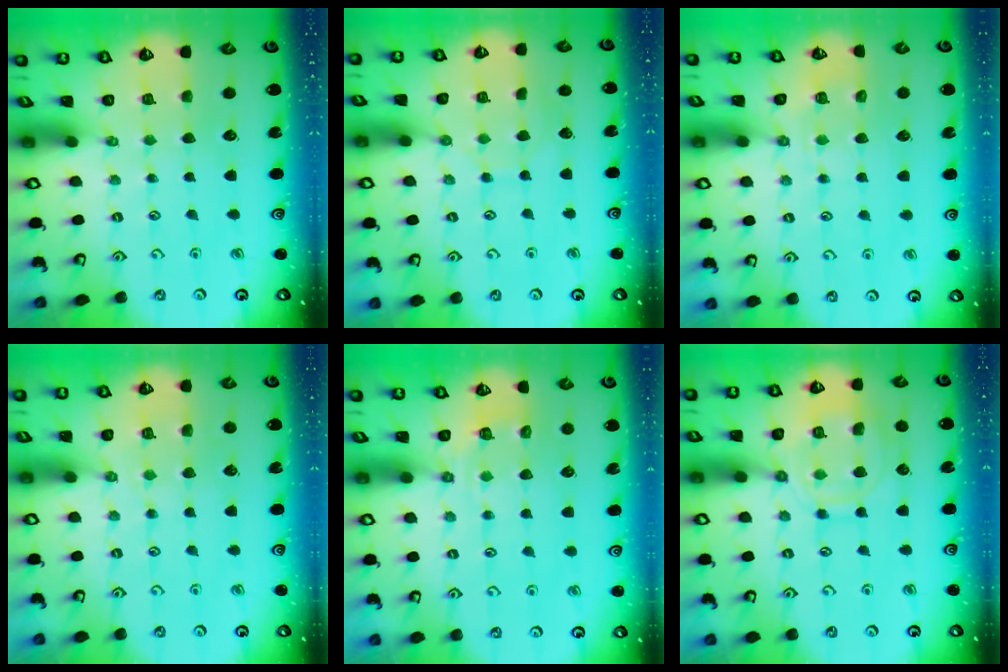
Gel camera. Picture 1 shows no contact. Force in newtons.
{"total": 3.8, "press": 3.8, "slide": 0.3}
{"total": 5.4, "press": 5.4, "slide": 0.8}
{"total": 4.8, "press": 4.7, "slide": 0.7}
{"total": 4.7, "press": 4.4, "slide": 1.4}
{"total": 11.5, "press": 11.5, "slide": 1.1}